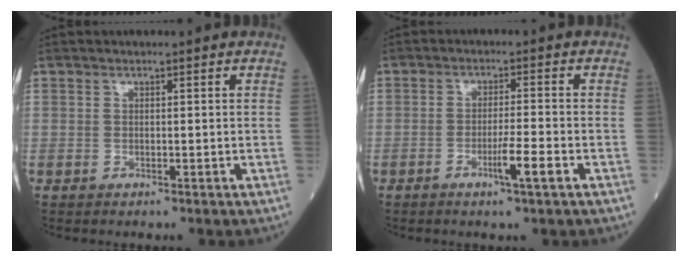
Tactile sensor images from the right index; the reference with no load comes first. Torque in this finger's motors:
{"motor_torque": [0.83, -0.43, 0.43, 0.11]}